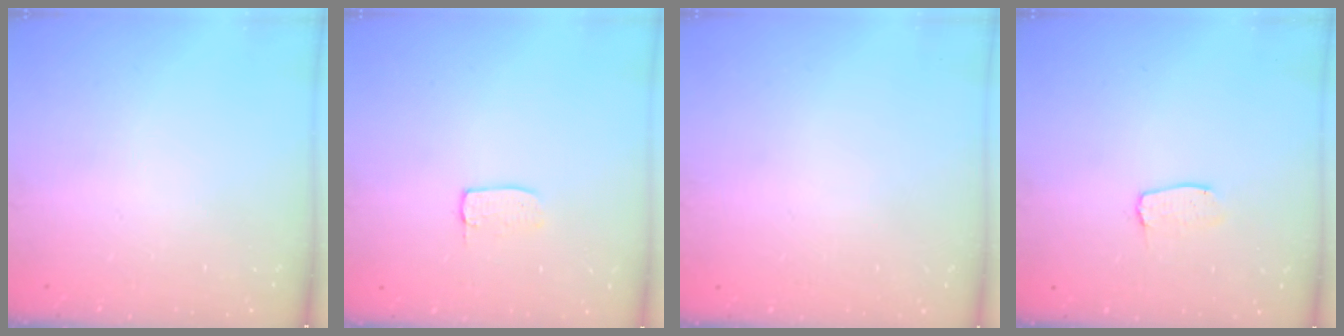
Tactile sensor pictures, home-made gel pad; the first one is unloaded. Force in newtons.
{"total": 3.4, "press": 3.4, "slide": 0.1}
{"total": 0.0}
{"total": 4.0, "press": 4.0, "slide": 0.3}